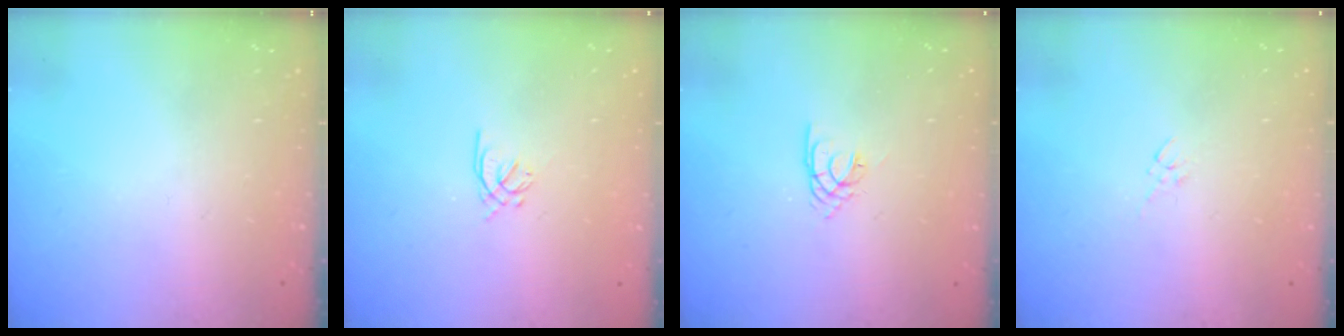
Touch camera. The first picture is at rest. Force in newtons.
{"total": 1.4, "press": 1.3, "slide": 0.5}
{"total": 1.4, "press": 1.3, "slide": 0.3}
{"total": 2.7, "press": 2.5, "slide": 0.9}